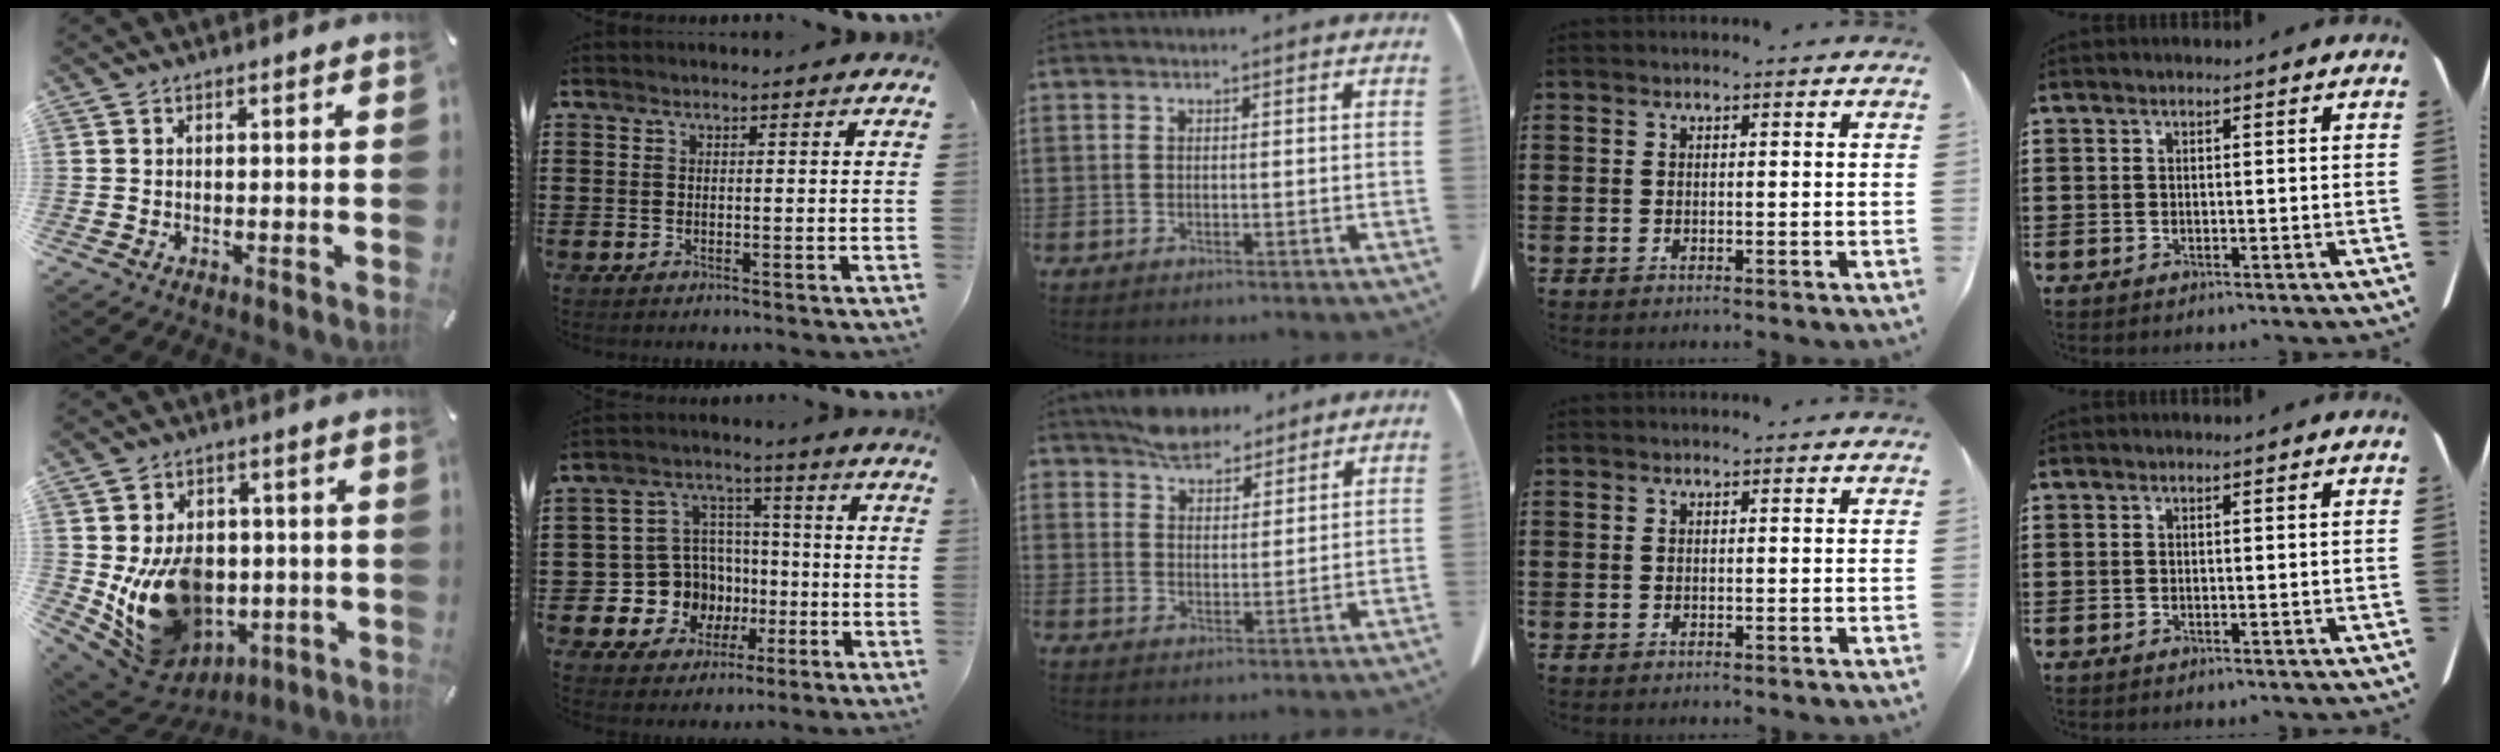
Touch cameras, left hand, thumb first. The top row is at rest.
{"thumb": {"total": 16.8, "force": [-1.3, 13.8, 9.4], "torque": [-0.174, -0.017, -0.010]}, "index": {"total": 9.5, "force": [-1.9, 9.0, 2.0], "torque": [-0.087, 0.008, -0.025]}, "middle": {"total": 5.8, "force": [5.2, 2.2, 1.1], "torque": [-0.039, -0.008, 0.102]}}